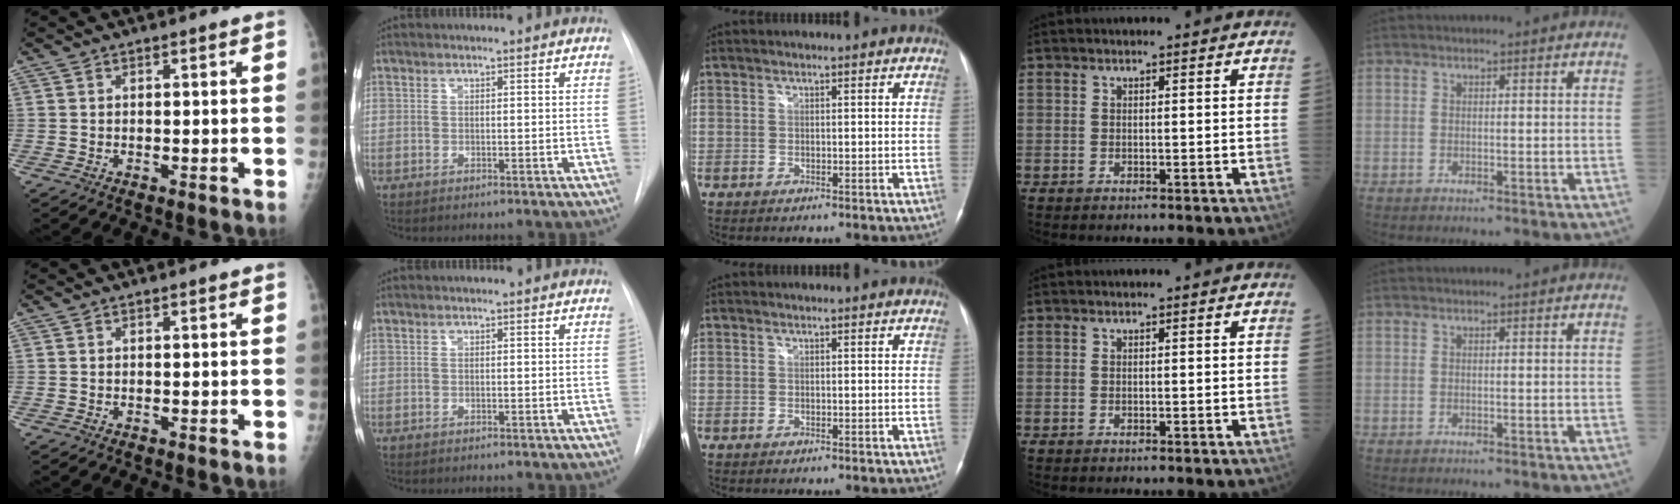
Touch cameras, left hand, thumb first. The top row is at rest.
{}